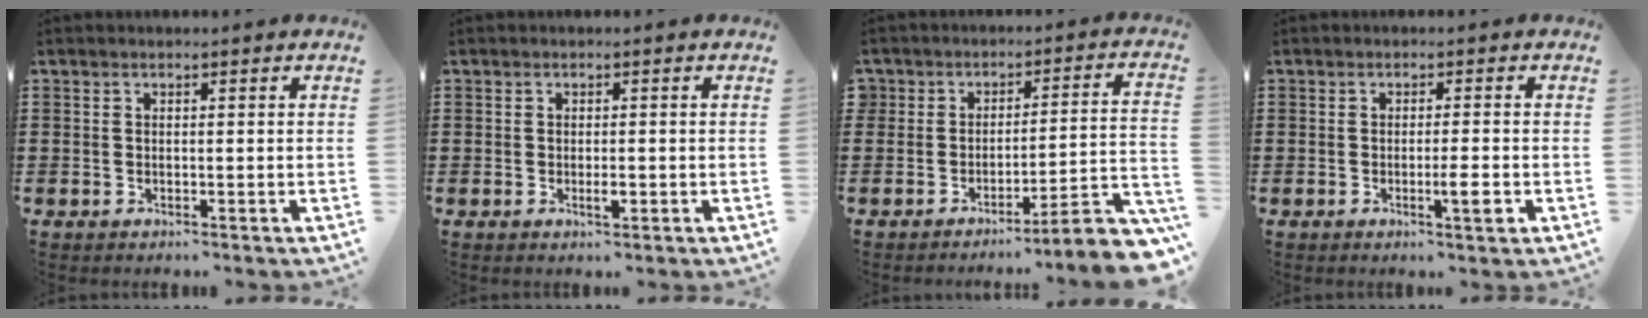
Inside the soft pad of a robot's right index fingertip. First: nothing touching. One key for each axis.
{"total": 1.6, "fx": -0.3, "fy": 0.5, "fz": 1.4, "tx": -0.026, "ty": 0.000, "tz": -0.006}
{"total": 5.3, "fx": -4.4, "fy": 0.7, "fz": 2.9, "tx": -0.047, "ty": -0.004, "tz": -0.086}
{"total": 3.3, "fx": -1.1, "fy": 0.2, "fz": 3.1, "tx": -0.058, "ty": -0.011, "tz": -0.021}